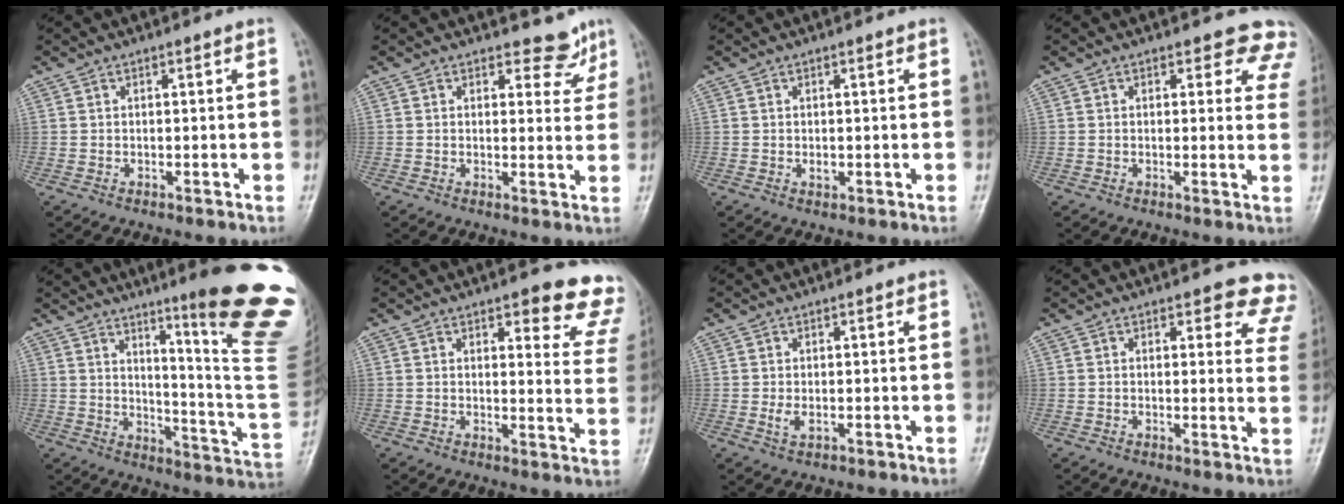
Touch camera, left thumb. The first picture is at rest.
{"total": 4.8, "force": [4.0, 2.5, 0.7], "torque": [0.018, -0.032, 0.040]}
{"total": 1.2, "force": [0.2, 0.8, 0.8], "torque": [-0.011, -0.002, 0.005]}
{"total": 7.6, "force": [6.5, 3.7, 1.5], "torque": [0.039, -0.025, 0.041]}
{"total": 23.7, "force": [14.2, 1.7, 19.0], "torque": [-0.209, -0.103, 0.197]}
{"total": 10.8, "force": [9.4, 3.4, 3.9], "torque": [0.005, -0.057, 0.077]}
{"total": 1.9, "force": [0.1, 1.1, 1.5], "torque": [-0.031, -0.006, 0.004]}
{"total": 9.1, "force": [7.9, 3.8, 2.4], "torque": [0.031, -0.038, 0.056]}